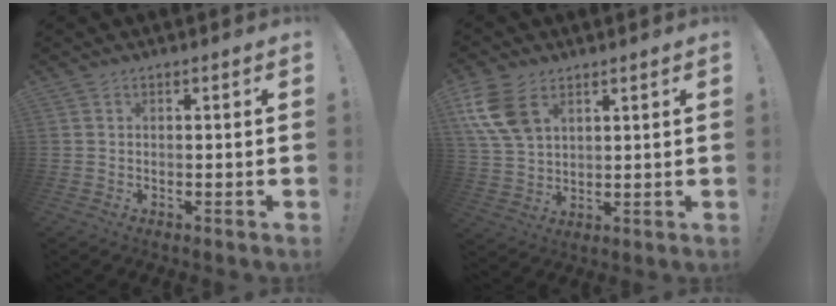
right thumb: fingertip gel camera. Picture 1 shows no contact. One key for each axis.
{"total": 11.4, "fx": 5.5, "fy": 7.1, "fz": 7.0, "tx": -0.143, "ty": -0.012, "tz": 0.112}